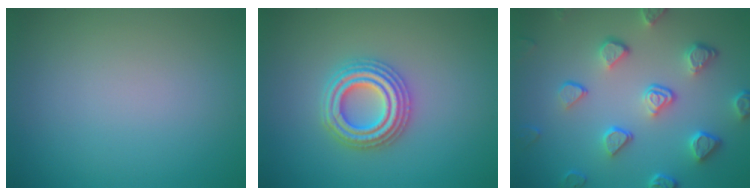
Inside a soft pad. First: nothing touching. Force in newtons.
{"total": 4.3, "press": 4.3, "slide": 0.7}
{"total": 5.4, "press": 4.2, "slide": 3.4}